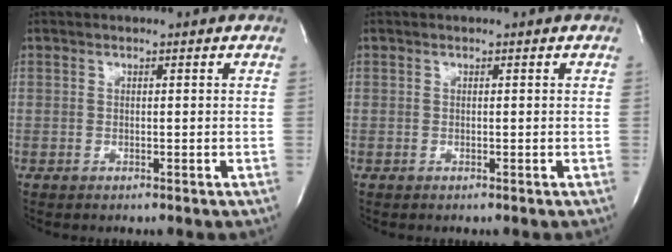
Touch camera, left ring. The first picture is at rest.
{"total": 0.0}